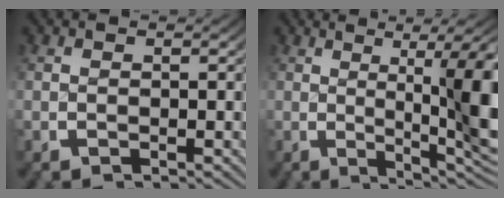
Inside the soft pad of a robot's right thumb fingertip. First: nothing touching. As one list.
[{"total": 11.0, "force": [0.4, 4.8, 9.9], "torque": [-0.120, -0.012, 0.004]}]